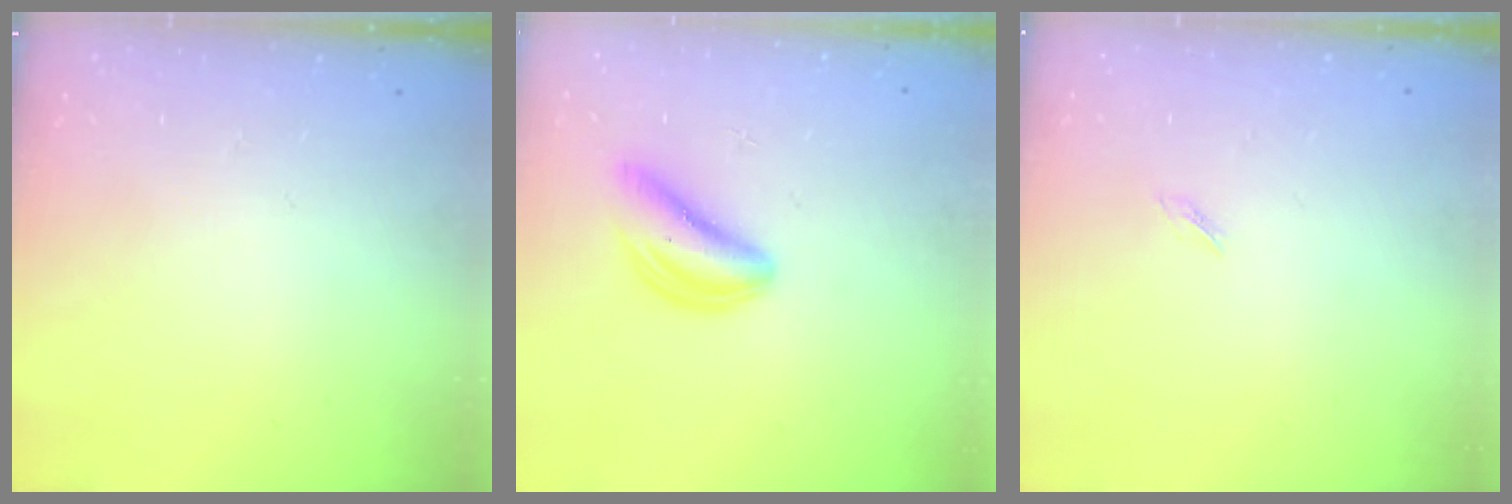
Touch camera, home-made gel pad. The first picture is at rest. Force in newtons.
{"total": 5.1, "press": 5.0, "slide": 1.0}
{"total": 1.2, "press": 1.1, "slide": 0.4}